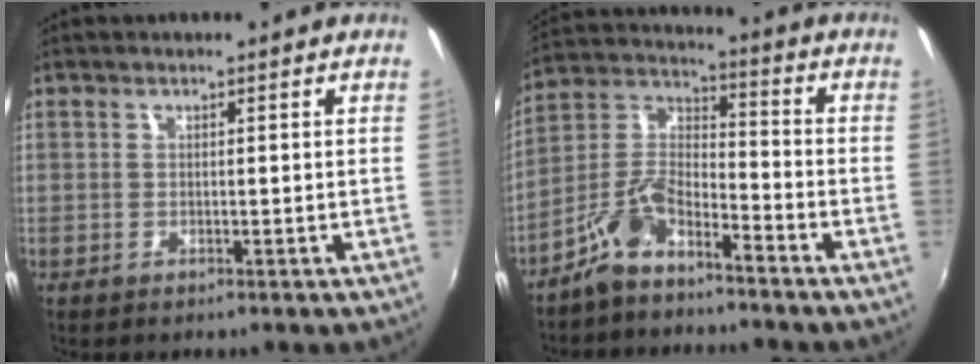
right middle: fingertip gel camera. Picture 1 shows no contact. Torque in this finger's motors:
{"motor_torque": [1.05, -1.09, 0.27, 0.07]}